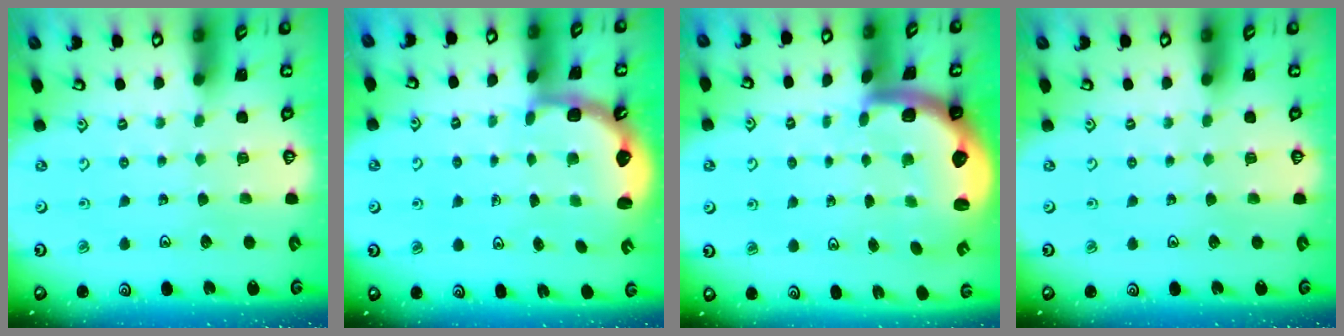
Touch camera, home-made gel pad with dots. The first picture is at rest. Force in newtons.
{"total": 2.5, "press": 2.1, "slide": 1.4}
{"total": 3.6, "press": 3.4, "slide": 1.2}
{"total": 0.0}